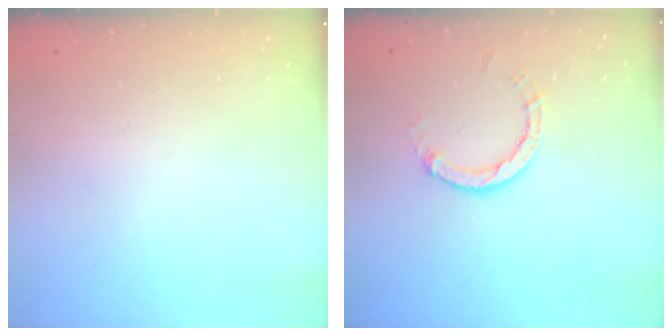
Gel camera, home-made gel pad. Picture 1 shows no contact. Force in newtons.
{"total": 3.2, "press": 3.2, "slide": 0.2}